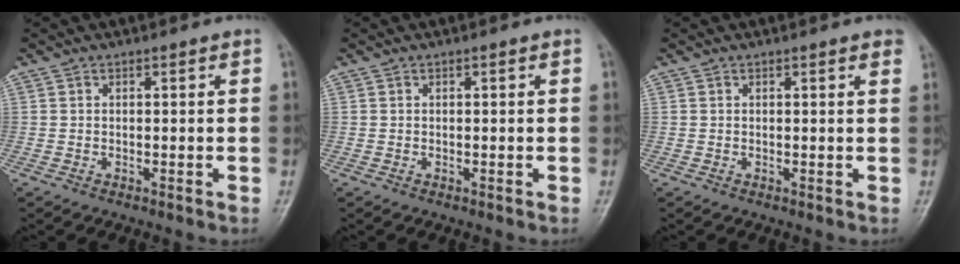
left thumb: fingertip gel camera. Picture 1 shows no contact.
{"total": 0.0}
{"total": 1.8, "force": [1.3, 0.3, 1.2], "torque": [-0.012, 0.001, 0.009]}